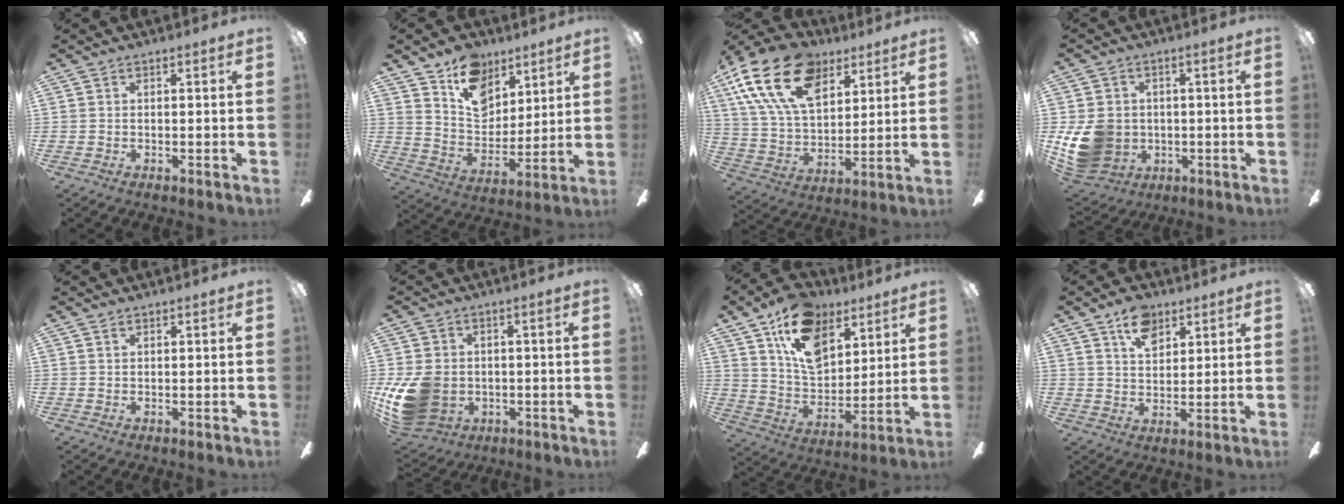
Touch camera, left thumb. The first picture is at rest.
{"total": 14.7, "force": [9.4, 9.8, 5.7], "torque": [-0.084, -0.051, 0.179]}
{"total": 22.3, "force": [11.8, 13.2, 13.4], "torque": [-0.262, -0.046, 0.211]}
{"total": 12.5, "force": [-1.5, 11.0, 5.8], "torque": [-0.133, 0.008, -0.023]}
{"total": 1.0, "force": [0.5, 0.6, 0.6], "torque": [-0.013, 0.003, 0.008]}
{"total": 14.1, "force": [-3.2, 11.1, 8.0], "torque": [-0.170, 0.018, -0.052]}
{"total": 17.2, "force": [10.0, 10.6, 9.1], "torque": [-0.156, -0.038, 0.187]}
{"total": 9.4, "force": [5.5, 5.7, 5.0], "torque": [-0.073, -0.014, 0.099]}